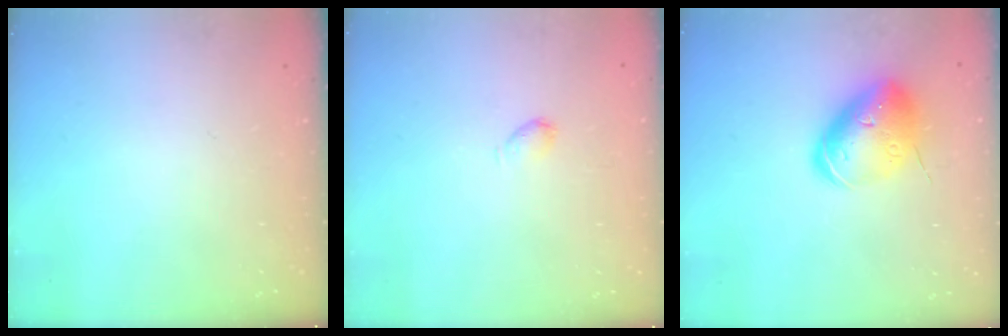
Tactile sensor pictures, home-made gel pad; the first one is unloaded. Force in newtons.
{"total": 2.8, "press": 2.8, "slide": 0.5}
{"total": 13.2, "press": 13.0, "slide": 2.3}